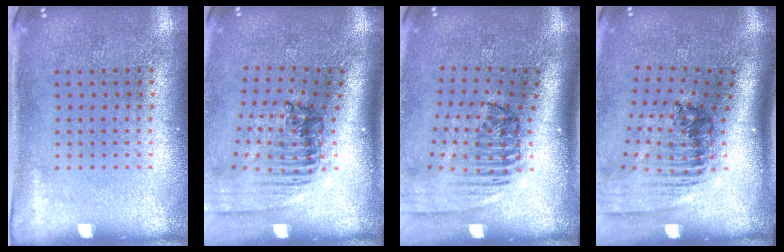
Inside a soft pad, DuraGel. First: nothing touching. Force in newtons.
{"total": 1.7, "press": 1.4, "slide": 1.0}
{"total": 2.4, "press": 1.5, "slide": 1.8}
{"total": 2.3, "press": 1.6, "slide": 1.6}